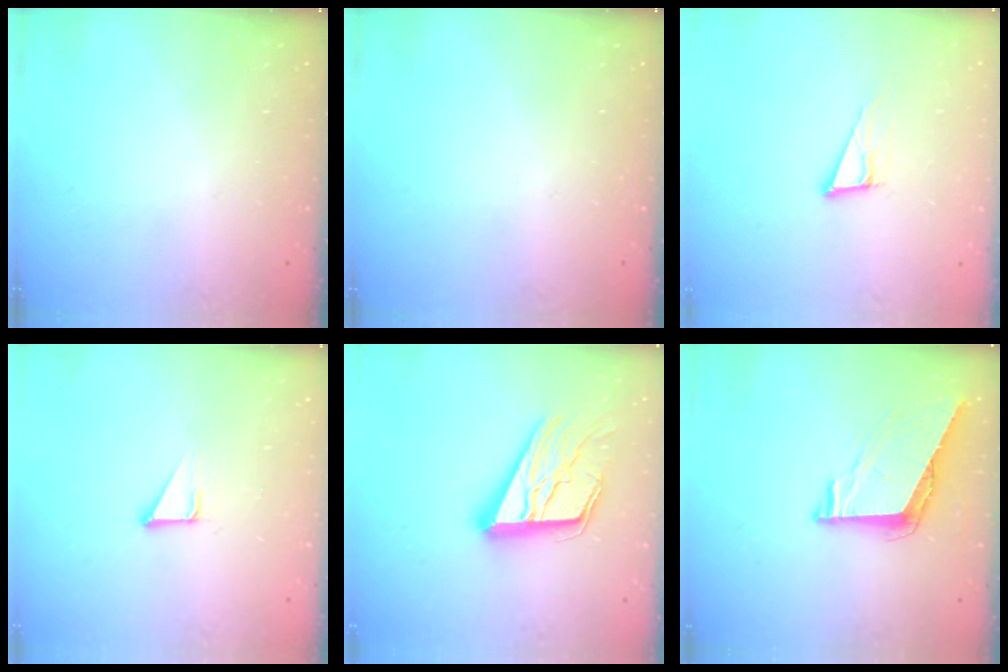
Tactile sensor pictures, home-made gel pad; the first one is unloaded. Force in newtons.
{"total": 0.0}
{"total": 9.8, "press": 9.2, "slide": 3.3}
{"total": 2.1, "press": 2.1, "slide": 0.1}
{"total": 20.2, "press": 20.0, "slide": 2.6}
{"total": 7.5, "press": 7.5, "slide": 0.5}